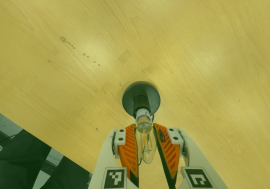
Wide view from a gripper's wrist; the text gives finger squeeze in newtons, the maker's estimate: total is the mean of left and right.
{"total": 12.9, "left": 12.2, "right": 13.6}